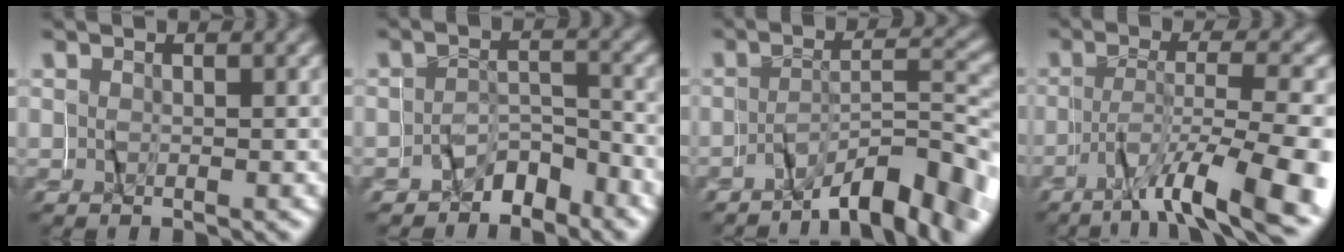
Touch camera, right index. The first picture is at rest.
{"total": 3.9, "force": [-3.8, 0.5, -0.9], "torque": [0.013, -0.004, -0.068]}
{"total": 7.7, "force": [-6.5, 1.0, 4.1], "torque": [-0.061, -0.005, -0.101]}
{"total": 8.4, "force": [-5.8, -0.1, 6.0], "torque": [-0.096, -0.010, -0.086]}